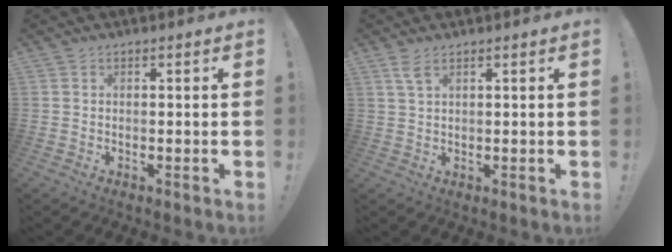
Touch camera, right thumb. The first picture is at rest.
{"total": 3.0, "force": [1.7, 0.9, 2.3], "torque": [-0.042, -0.003, 0.030]}